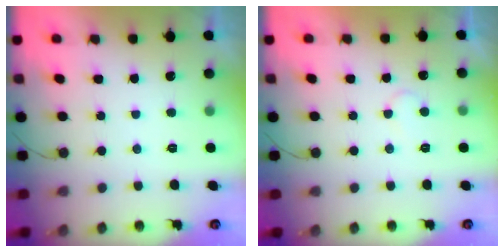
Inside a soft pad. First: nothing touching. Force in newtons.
{"total": 4.6, "press": 4.6, "slide": 0.3}